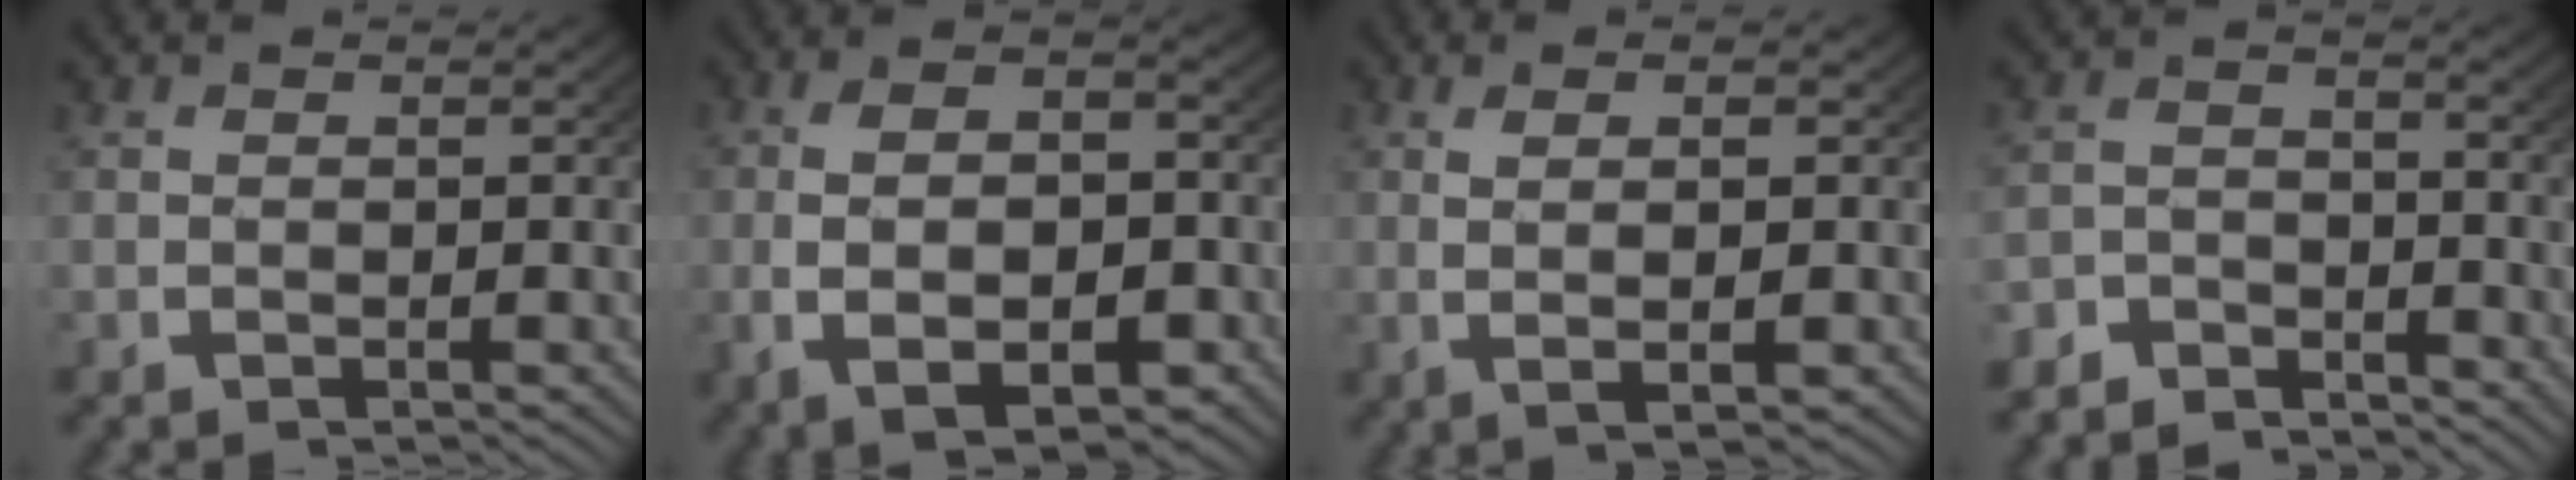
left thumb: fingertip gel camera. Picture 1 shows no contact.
{"total": 8.2, "force": [-1.5, 5.0, 6.3], "torque": [-0.124, -0.027, -0.011]}
{"total": 4.0, "force": [0.3, 1.0, 3.8], "torque": [-0.074, -0.004, 0.014]}
{"total": 4.2, "force": [-3.9, 1.4, 0.4], "torque": [0.001, -0.017, -0.072]}